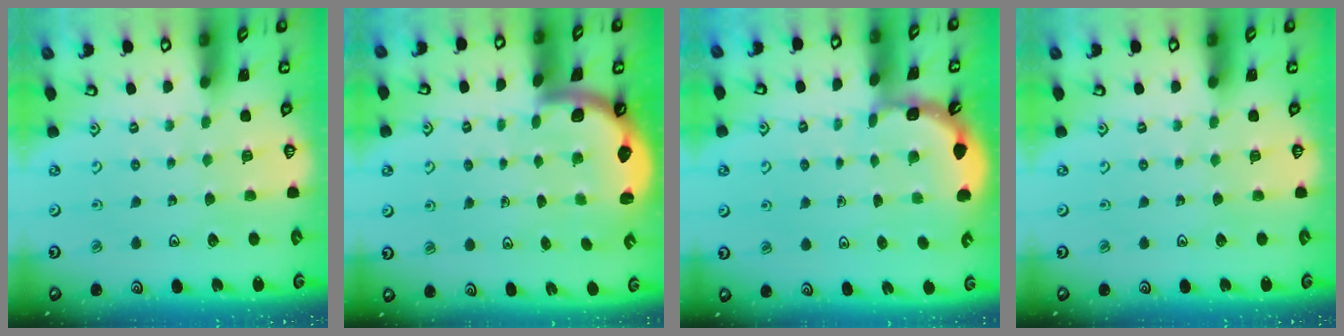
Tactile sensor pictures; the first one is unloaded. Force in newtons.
{"total": 2.4, "press": 2.4, "slide": 0.3}
{"total": 2.2, "press": 2.2, "slide": 0.4}
{"total": 0.0}